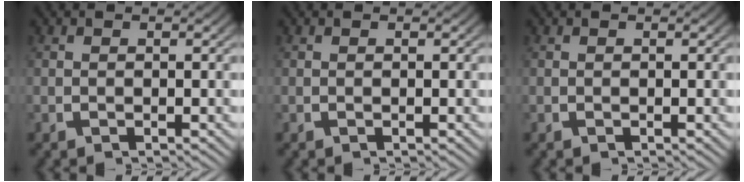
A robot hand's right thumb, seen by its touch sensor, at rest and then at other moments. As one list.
[{"total": 0.0}, {"total": 0.0}]